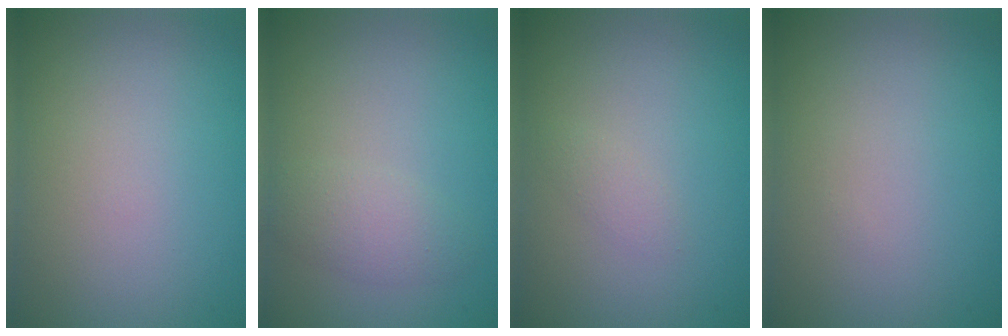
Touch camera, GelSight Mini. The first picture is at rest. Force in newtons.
{"total": 2.1, "press": 2.1, "slide": 0.1}
{"total": 0.8, "press": 0.8, "slide": 0.1}
{"total": 0.0}